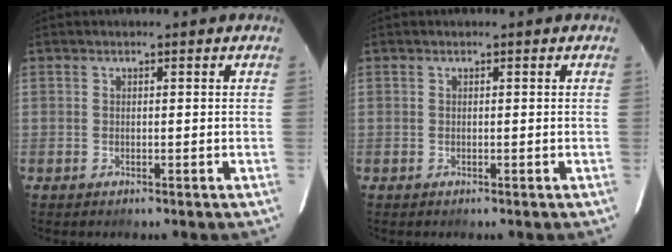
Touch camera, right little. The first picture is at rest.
{"total": 0.0}